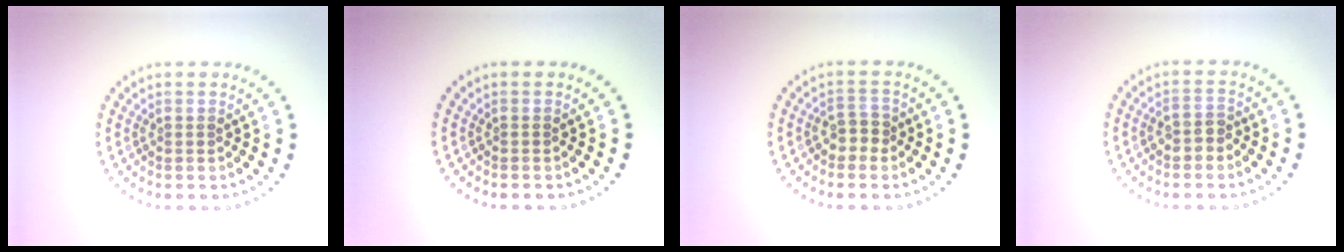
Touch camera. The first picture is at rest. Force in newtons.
{"total": 0.0}
{"total": 1.8, "press": 1.7, "slide": 0.8}
{"total": 1.6, "press": 1.5, "slide": 0.5}